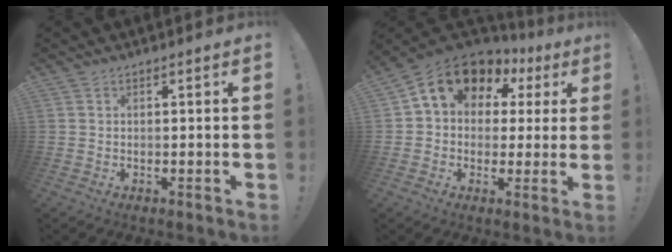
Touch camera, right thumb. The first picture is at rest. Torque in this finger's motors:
{"motor_torque": [1.18, 2.94, 0.70, -0.39, 0.10]}